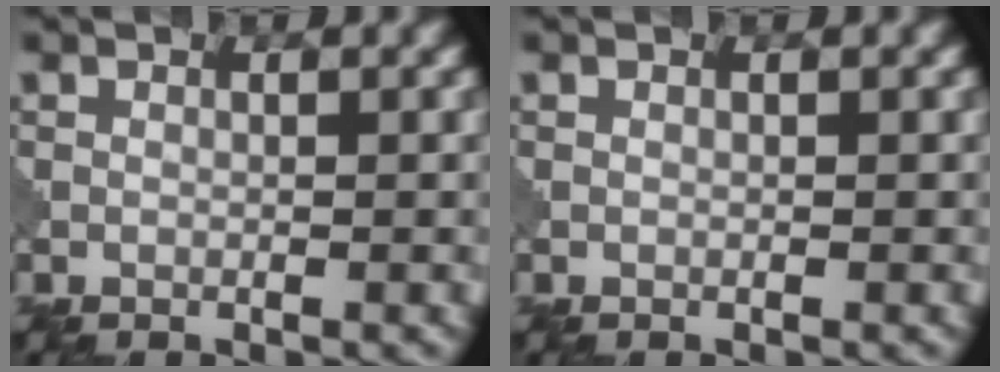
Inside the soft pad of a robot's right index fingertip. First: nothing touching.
{"total": 0.0}